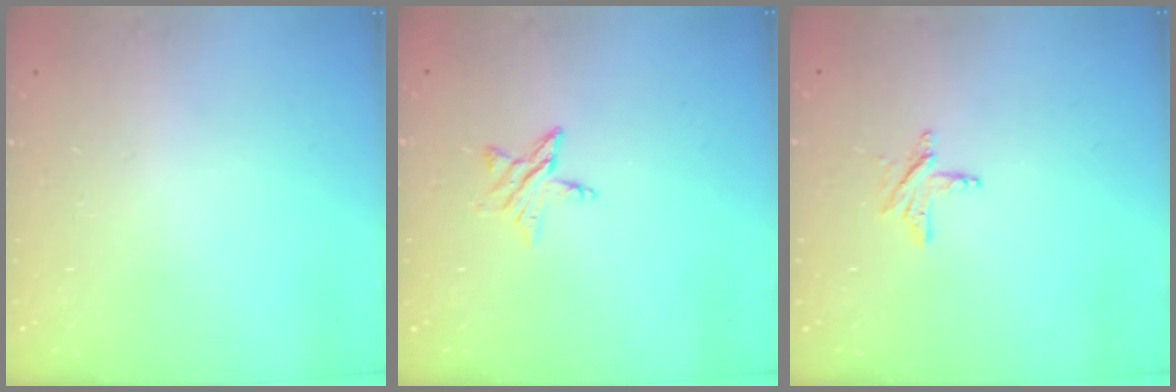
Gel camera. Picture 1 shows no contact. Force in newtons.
{"total": 5.5, "press": 5.4, "slide": 0.5}
{"total": 4.0, "press": 4.0, "slide": 0.3}